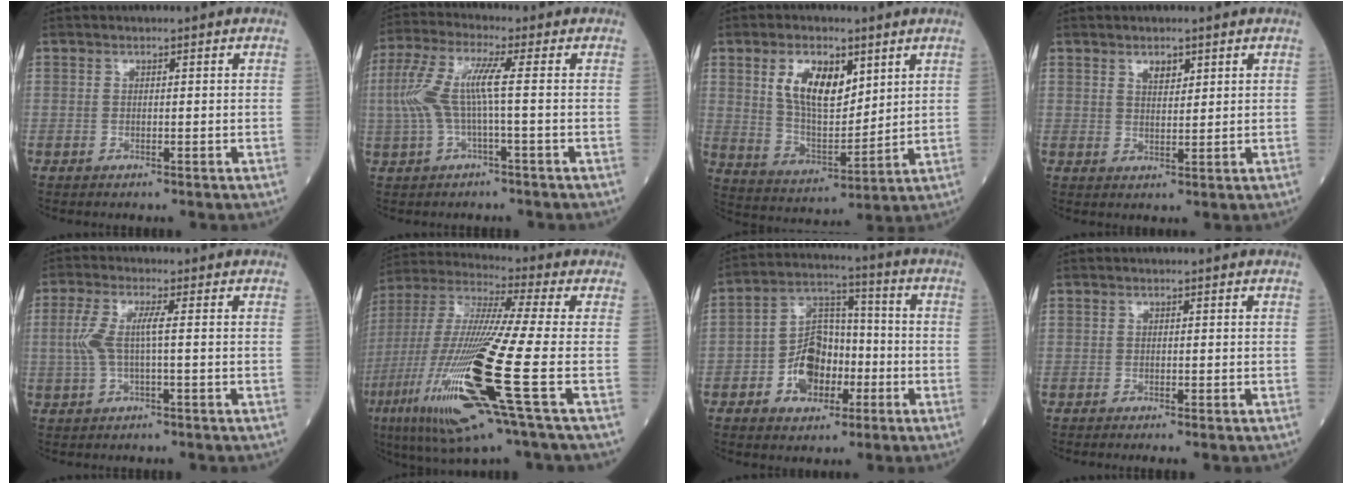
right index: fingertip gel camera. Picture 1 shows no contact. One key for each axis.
{"total": 7.7, "fx": -0.3, "fy": 0.9, "fz": 7.7, "tx": -0.181, "ty": 0.027, "tz": -0.008}
{"total": 10.6, "fx": 4.7, "fy": 4.8, "fz": 8.2, "tx": -0.157, "ty": 0.006, "tz": 0.095}
{"total": 2.3, "fx": 1.4, "fy": 1.1, "fz": 1.4, "tx": -0.023, "ty": 0.000, "tz": 0.027}
{"total": 4.5, "fx": -0.1, "fy": 0.6, "fz": 4.4, "tx": -0.110, "ty": 0.013, "tz": -0.002}
{"total": 22.2, "fx": -7.3, "fy": 0.3, "fz": 21.0, "tx": -0.458, "ty": -0.042, "tz": -0.143}
{"total": 9.5, "fx": -3.4, "fy": 6.4, "fz": 6.1, "tx": -0.123, "ty": 0.025, "tz": -0.058}
{"total": 1.0, "fx": -0.9, "fy": -0.2, "fz": 0.5, "tx": -0.006, "ty": 0.002, "tz": -0.013}